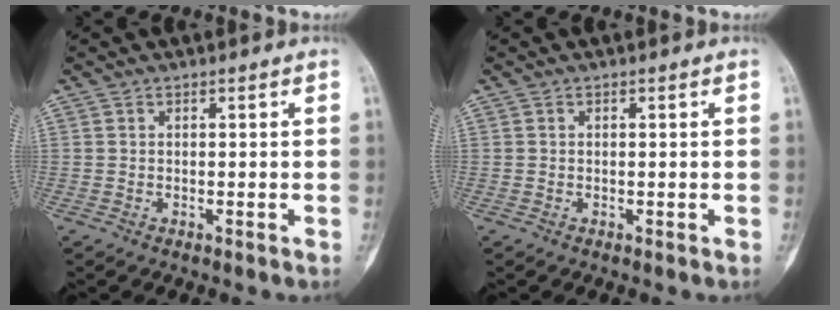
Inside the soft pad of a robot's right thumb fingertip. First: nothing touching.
{"total": 0.0}